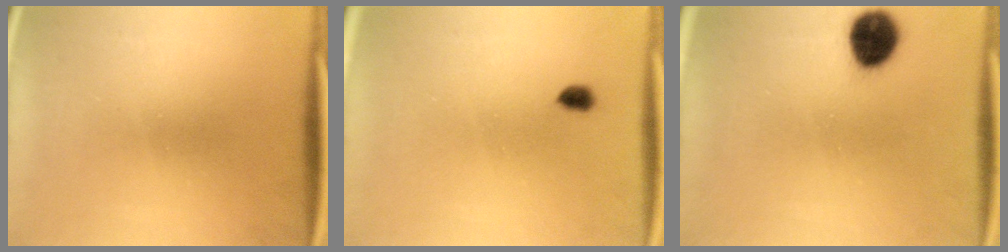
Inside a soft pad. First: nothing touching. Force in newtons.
{"total": 2.1}
{"total": 9.8}